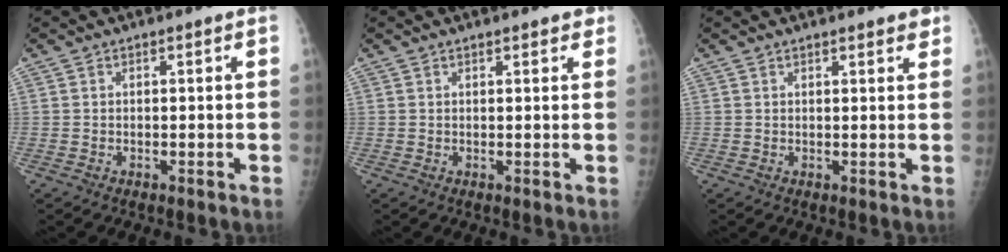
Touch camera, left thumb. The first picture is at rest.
{"total": 2.2, "force": [1.7, 0.7, 1.2], "torque": [-0.006, -0.002, 0.018]}
{"total": 2.6, "force": [2.1, 0.6, 1.5], "torque": [-0.011, -0.006, 0.025]}